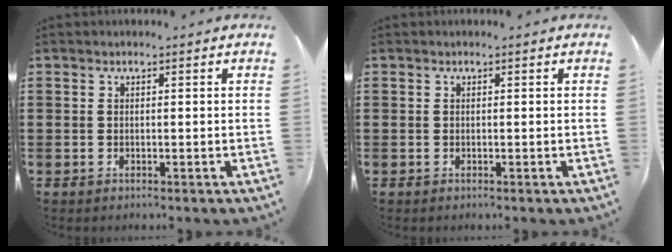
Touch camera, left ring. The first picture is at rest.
{"total": 0.0}